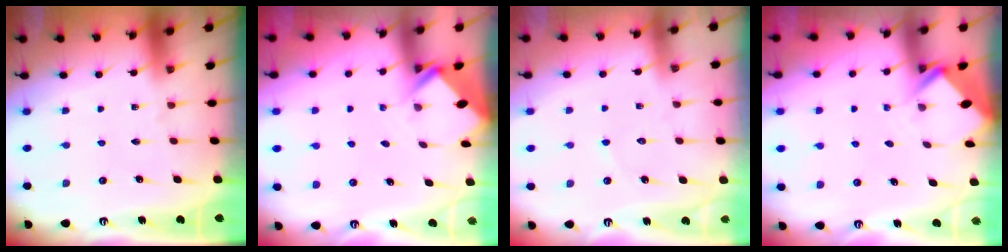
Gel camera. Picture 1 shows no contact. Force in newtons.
{"total": 2.6, "press": 2.6, "slide": 0.2}
{"total": 3.1, "press": 3.1, "slide": 0.3}
{"total": 2.8, "press": 2.8, "slide": 0.2}